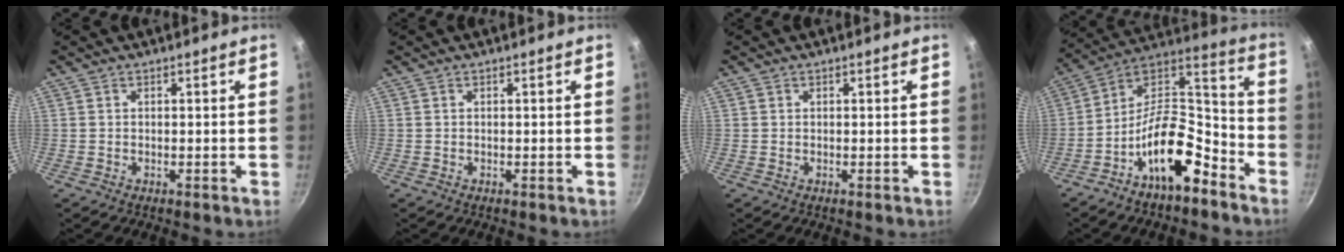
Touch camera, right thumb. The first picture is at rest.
{"total": 0.0}
{"total": 0.0}
{"total": 17.1, "force": [-9.6, 7.7, 11.9], "torque": [-0.172, 0.097, -0.176]}